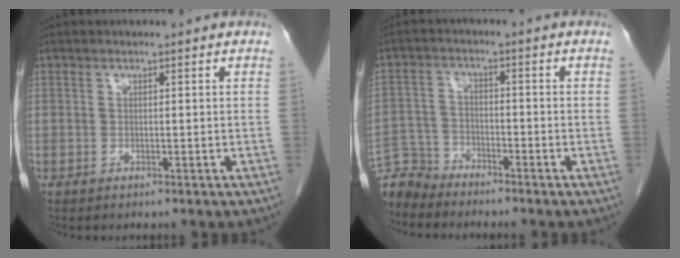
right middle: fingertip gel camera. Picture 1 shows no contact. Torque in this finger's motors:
{"motor_torque": [-0.13, 0.10, -0.04, -0.06]}